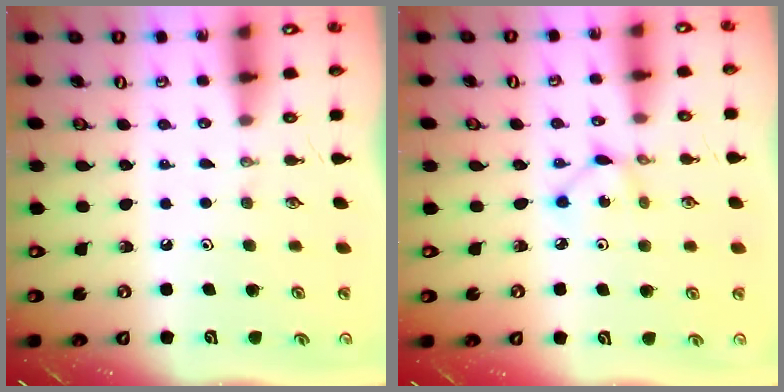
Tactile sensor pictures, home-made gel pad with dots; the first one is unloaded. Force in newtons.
{"total": 1.7, "press": 1.7, "slide": 0.1}